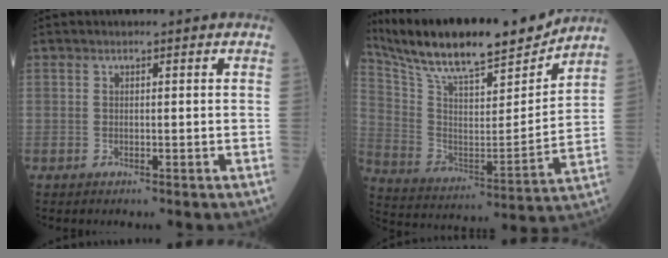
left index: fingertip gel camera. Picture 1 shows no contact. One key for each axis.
{"total": 22.4, "fx": 19.7, "fy": 3.4, "fz": 10.1, "tx": -0.193, "ty": -0.005, "tz": 0.325}